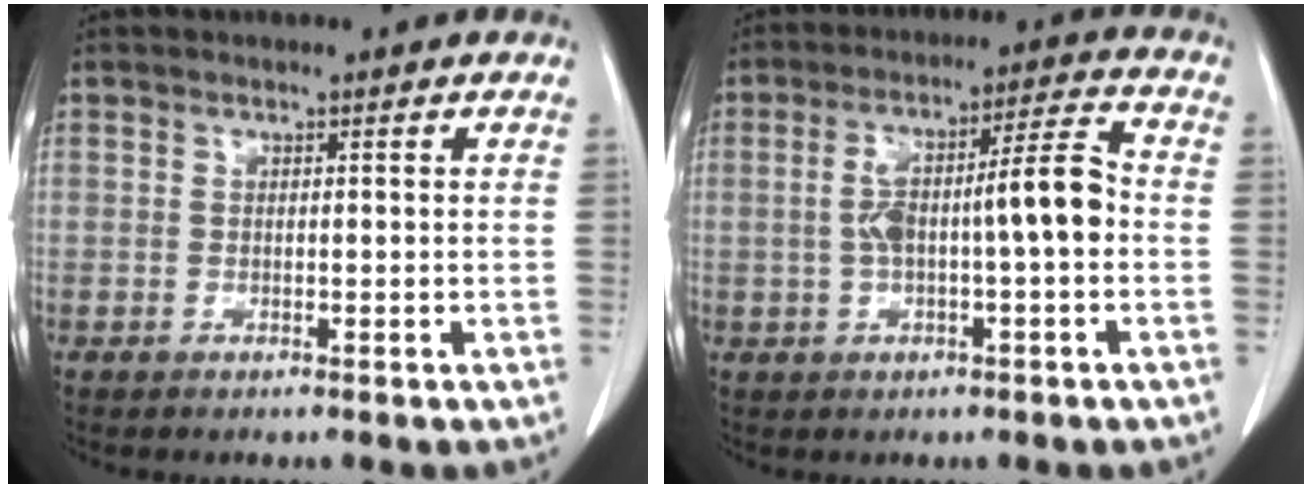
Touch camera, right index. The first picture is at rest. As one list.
[{"total": 10.0, "force": [-0.7, 1.4, 9.9], "torque": [-0.172, 0.030, -0.012]}]